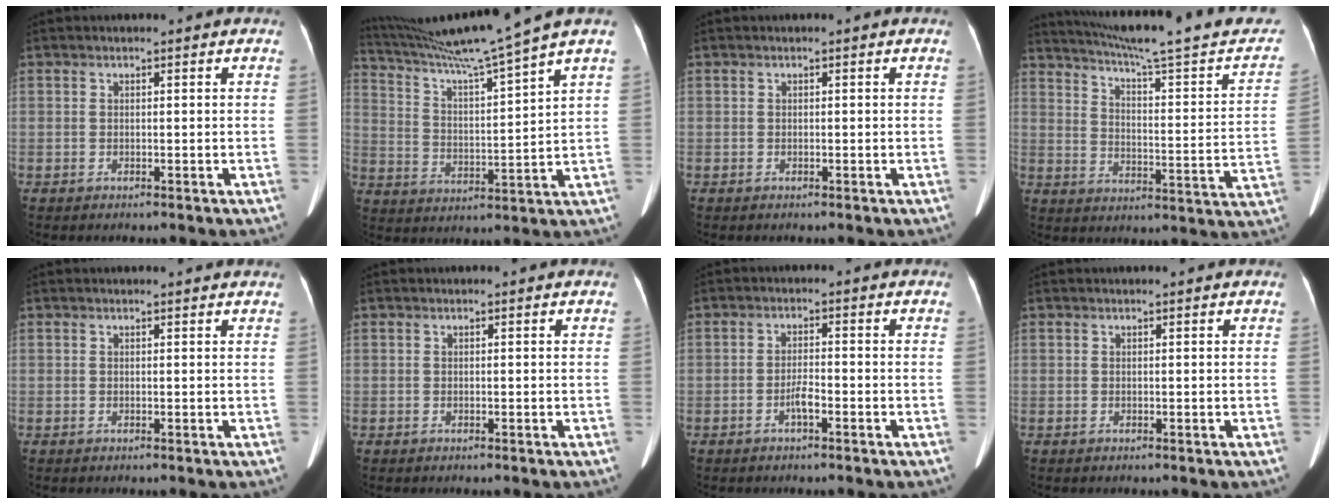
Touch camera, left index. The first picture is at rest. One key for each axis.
{"total": 15.1, "fx": 12.8, "fy": -3.3, "fz": 7.3, "tx": -0.131, "ty": -0.023, "tz": 0.215}
{"total": 0.0}
{"total": 25.7, "fx": 22.5, "fy": 1.4, "fz": 12.4, "tx": -0.181, "ty": -0.043, "tz": 0.287}
{"total": 2.4, "fx": 2.3, "fy": 0.1, "fz": 0.6, "tx": -0.011, "ty": 0.010, "tz": 0.020}
{"total": 0.0}
{"total": 2.3, "fx": -1.4, "fy": 0.3, "fz": 1.9, "tx": -0.034, "ty": 0.000, "tz": -0.025}
{"total": 0.5, "fx": 0.5, "fy": 0.0, "fz": 0.2, "tx": 0.000, "ty": 0.008, "tz": 0.008}